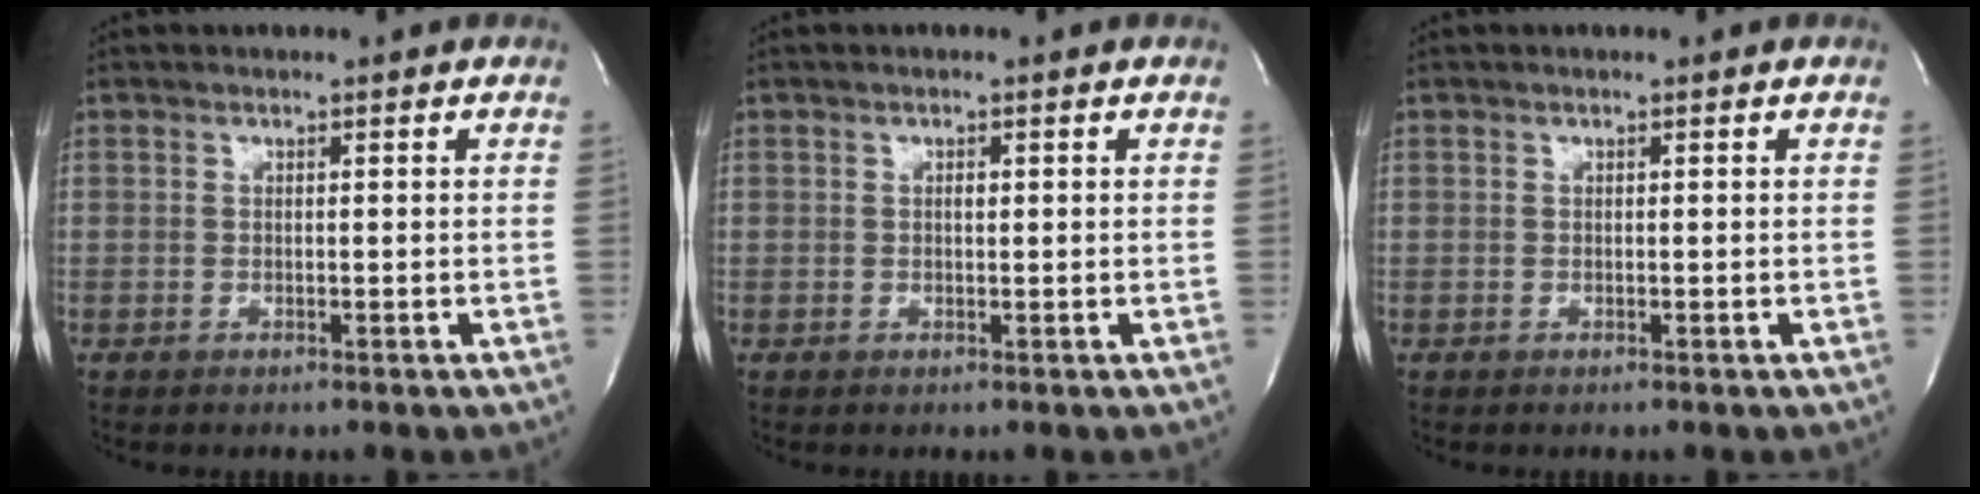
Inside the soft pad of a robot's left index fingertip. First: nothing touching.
{"total": 0.7, "force": [0.1, 0.3, 0.6], "torque": [-0.012, 0.001, 0.000]}
{"total": 0.0}